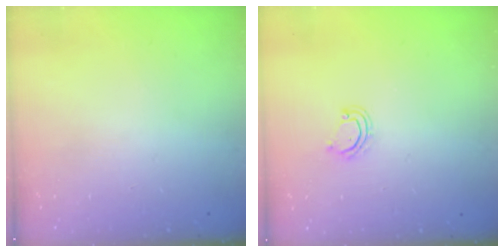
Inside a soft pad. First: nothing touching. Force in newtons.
{"total": 3.5, "press": 3.4, "slide": 0.3}